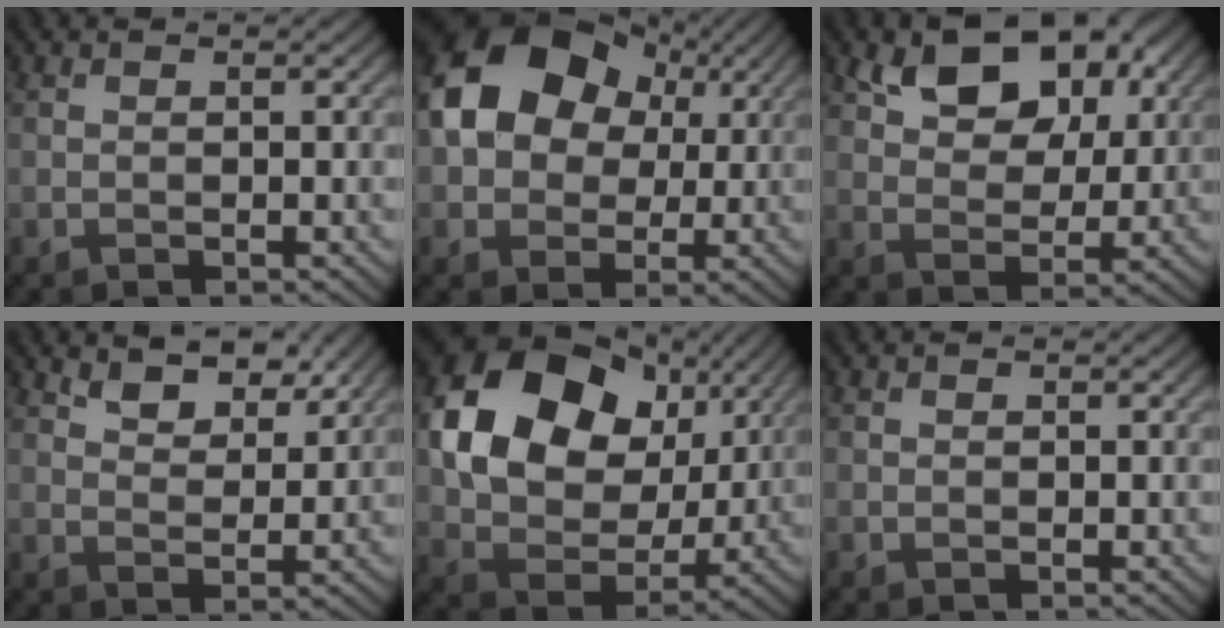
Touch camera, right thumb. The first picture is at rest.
{"total": 13.9, "force": [3.5, 10.4, 8.6], "torque": [-0.165, 0.025, 0.048]}
{"total": 10.1, "force": [5.0, 6.1, 6.3], "torque": [-0.111, 0.002, 0.083]}
{"total": 5.7, "force": [4.0, 2.6, 3.0], "torque": [-0.054, -0.008, 0.078]}
{"total": 16.7, "force": [5.3, 12.1, 10.2], "torque": [-0.227, 0.011, 0.099]}
{"total": 0.0}